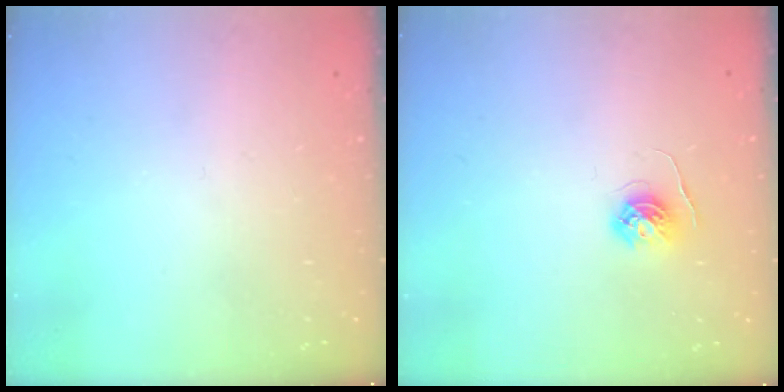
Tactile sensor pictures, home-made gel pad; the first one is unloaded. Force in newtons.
{"total": 4.8, "press": 4.7, "slide": 0.5}